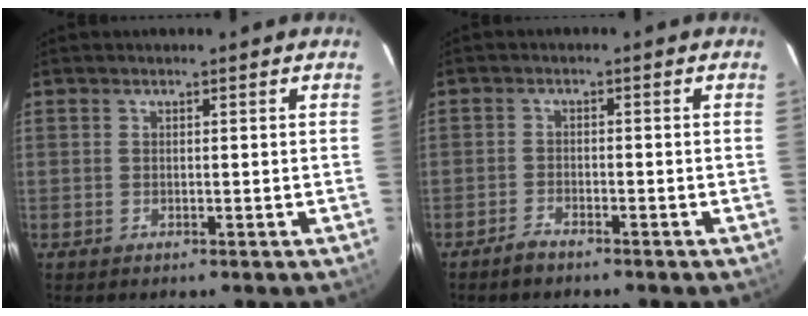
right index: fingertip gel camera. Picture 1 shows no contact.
{"total": 2.5, "force": [-2.2, 0.6, 0.9], "torque": [-0.031, 0.001, -0.043]}